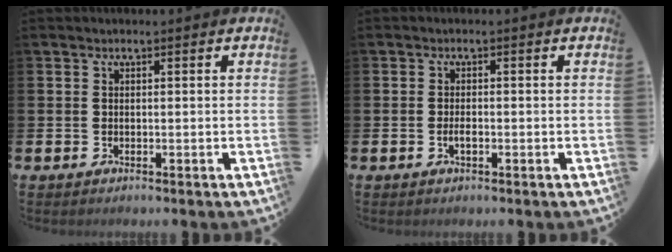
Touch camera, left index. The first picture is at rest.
{"total": 1.2, "force": [-0.4, 0.5, 1.1], "torque": [-0.025, 0.001, -0.006]}